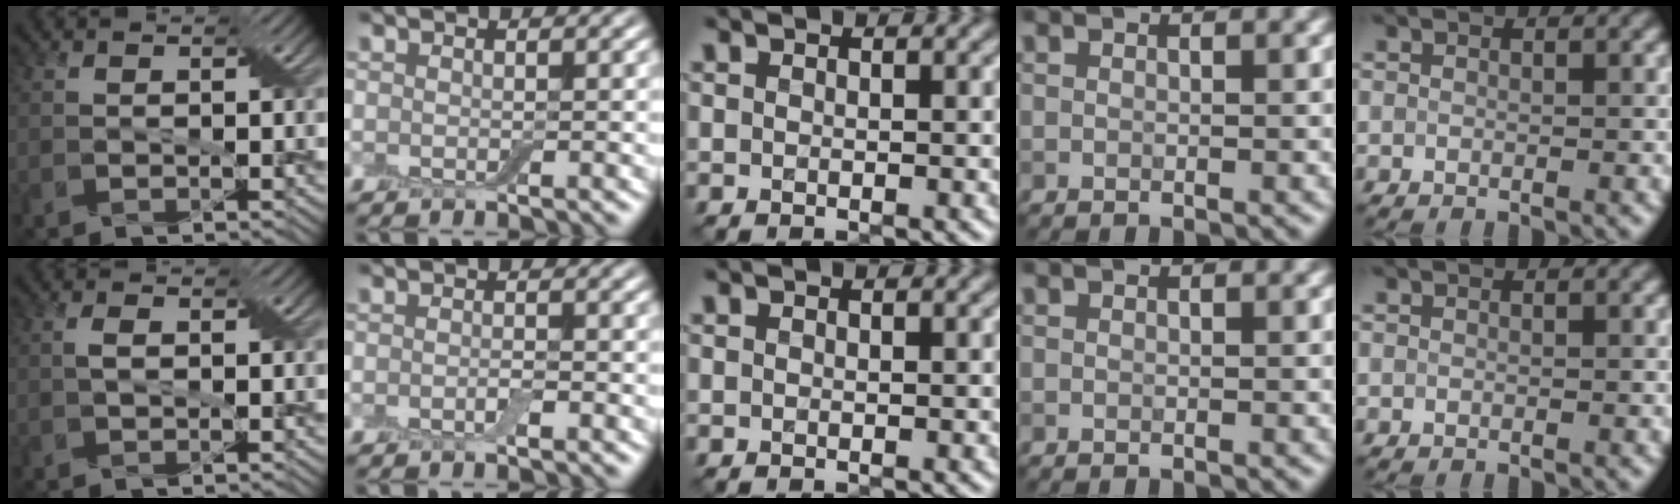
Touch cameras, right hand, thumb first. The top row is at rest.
{"thumb": {"total": 1.2, "force": [0.0, 0.6, 1.0], "torque": [-0.022, 0.005, 0.000]}, "index": {"total": 0.9, "force": [-0.4, 0.2, 0.8], "torque": [-0.017, -0.001, -0.008]}}